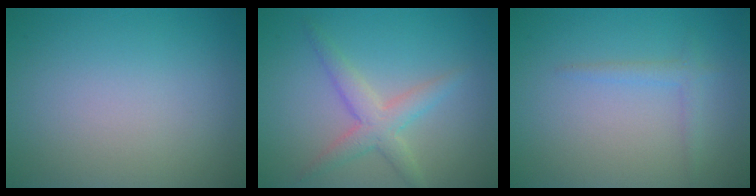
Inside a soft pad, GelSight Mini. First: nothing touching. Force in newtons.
{"total": 3.1, "press": 3.1, "slide": 0.2}
{"total": 1.3, "press": 1.3, "slide": 0.1}